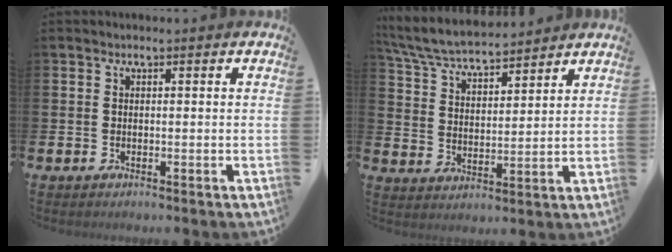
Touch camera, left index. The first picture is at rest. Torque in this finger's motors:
{"motor_torque": [0.97, -1.16, 0.50, 0.07]}